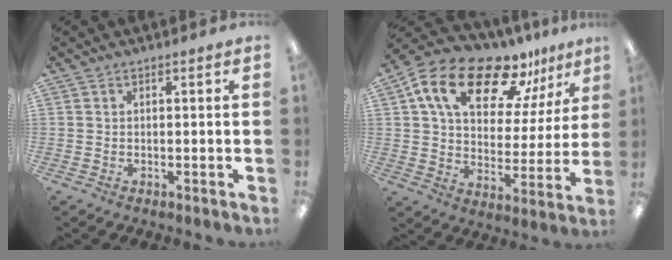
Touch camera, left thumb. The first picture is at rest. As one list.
[{"total": 20.4, "force": [13.0, 10.5, 11.7], "torque": [-0.198, -0.070, 0.225]}]